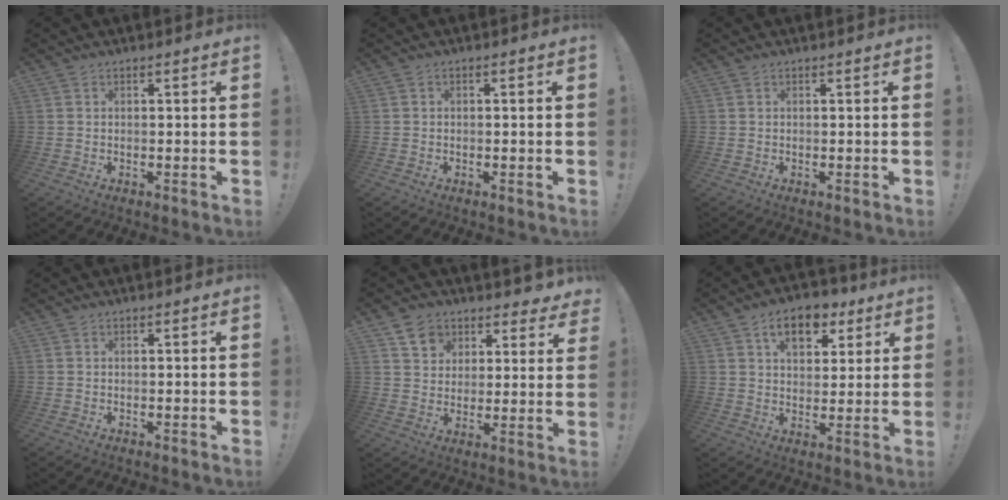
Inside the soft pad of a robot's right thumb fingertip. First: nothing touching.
{"total": 0.7, "force": [-0.6, -0.1, 0.4], "torque": [-0.008, 0.001, -0.010]}
{"total": 0.0}
{"total": 0.0}
{"total": 8.4, "force": [5.2, 6.1, 2.7], "torque": [-0.037, -0.035, 0.099]}
{"total": 10.9, "force": [5.6, 6.9, 6.4], "torque": [-0.090, -0.016, 0.101]}